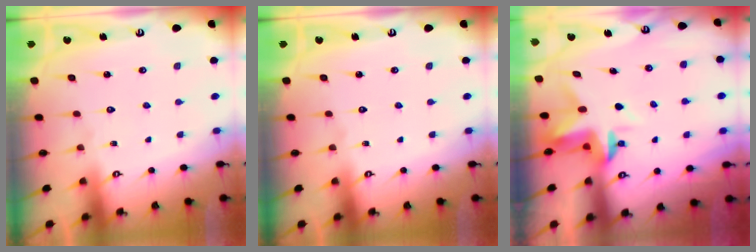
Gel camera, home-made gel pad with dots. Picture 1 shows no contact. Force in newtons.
{"total": 0.0}
{"total": 3.2, "press": 3.1, "slide": 0.5}